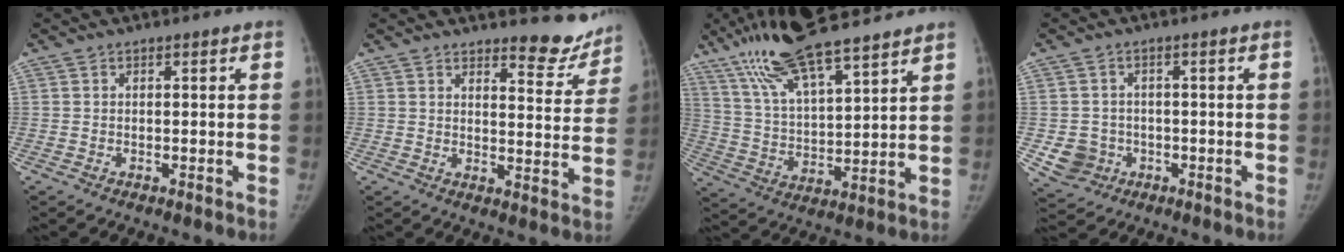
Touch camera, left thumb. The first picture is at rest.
{"total": 8.8, "force": [8.2, 2.5, 2.2], "torque": [0.007, -0.072, 0.094]}
{"total": 18.7, "force": [14.2, 3.9, 11.6], "torque": [-0.195, -0.046, 0.262]}
{"total": 5.6, "force": [-1.3, 5.2, 1.4], "torque": [-0.008, 0.009, -0.015]}